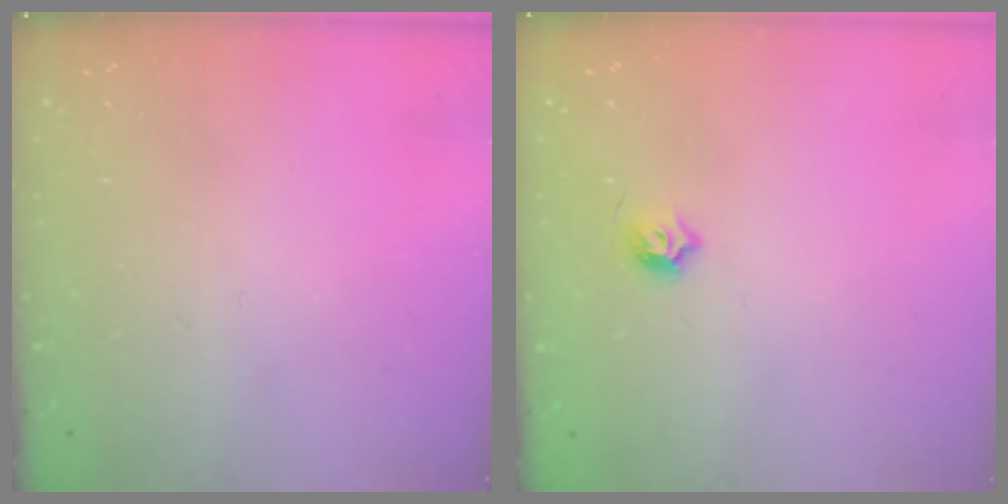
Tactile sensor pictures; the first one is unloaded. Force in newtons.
{"total": 4.0, "press": 3.8, "slide": 1.0}